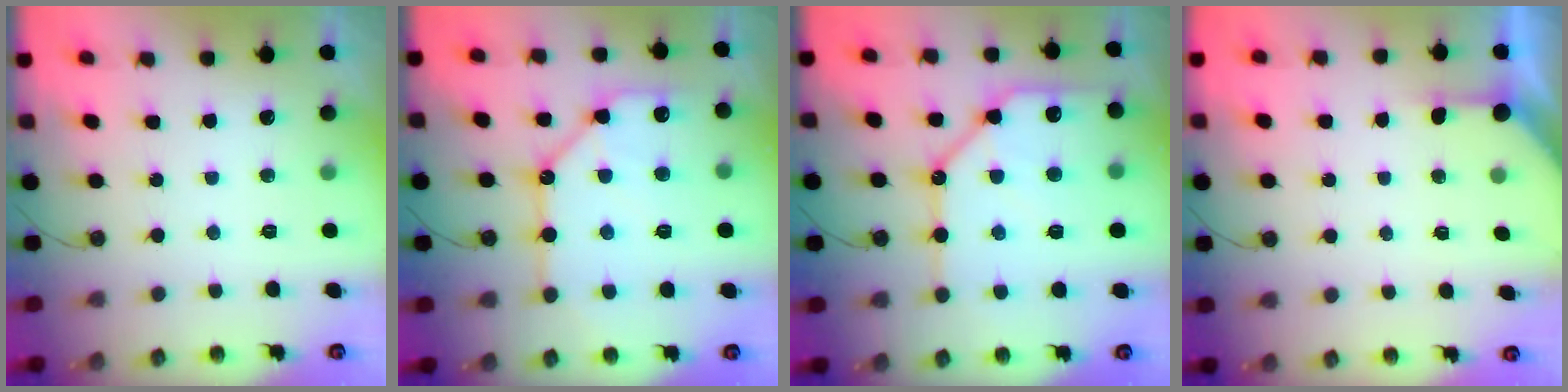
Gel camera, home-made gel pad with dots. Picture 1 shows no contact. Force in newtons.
{"total": 13.4, "press": 13.4, "slide": 1.6}
{"total": 16.1, "press": 16.0, "slide": 1.7}
{"total": 2.6, "press": 2.6, "slide": 0.4}